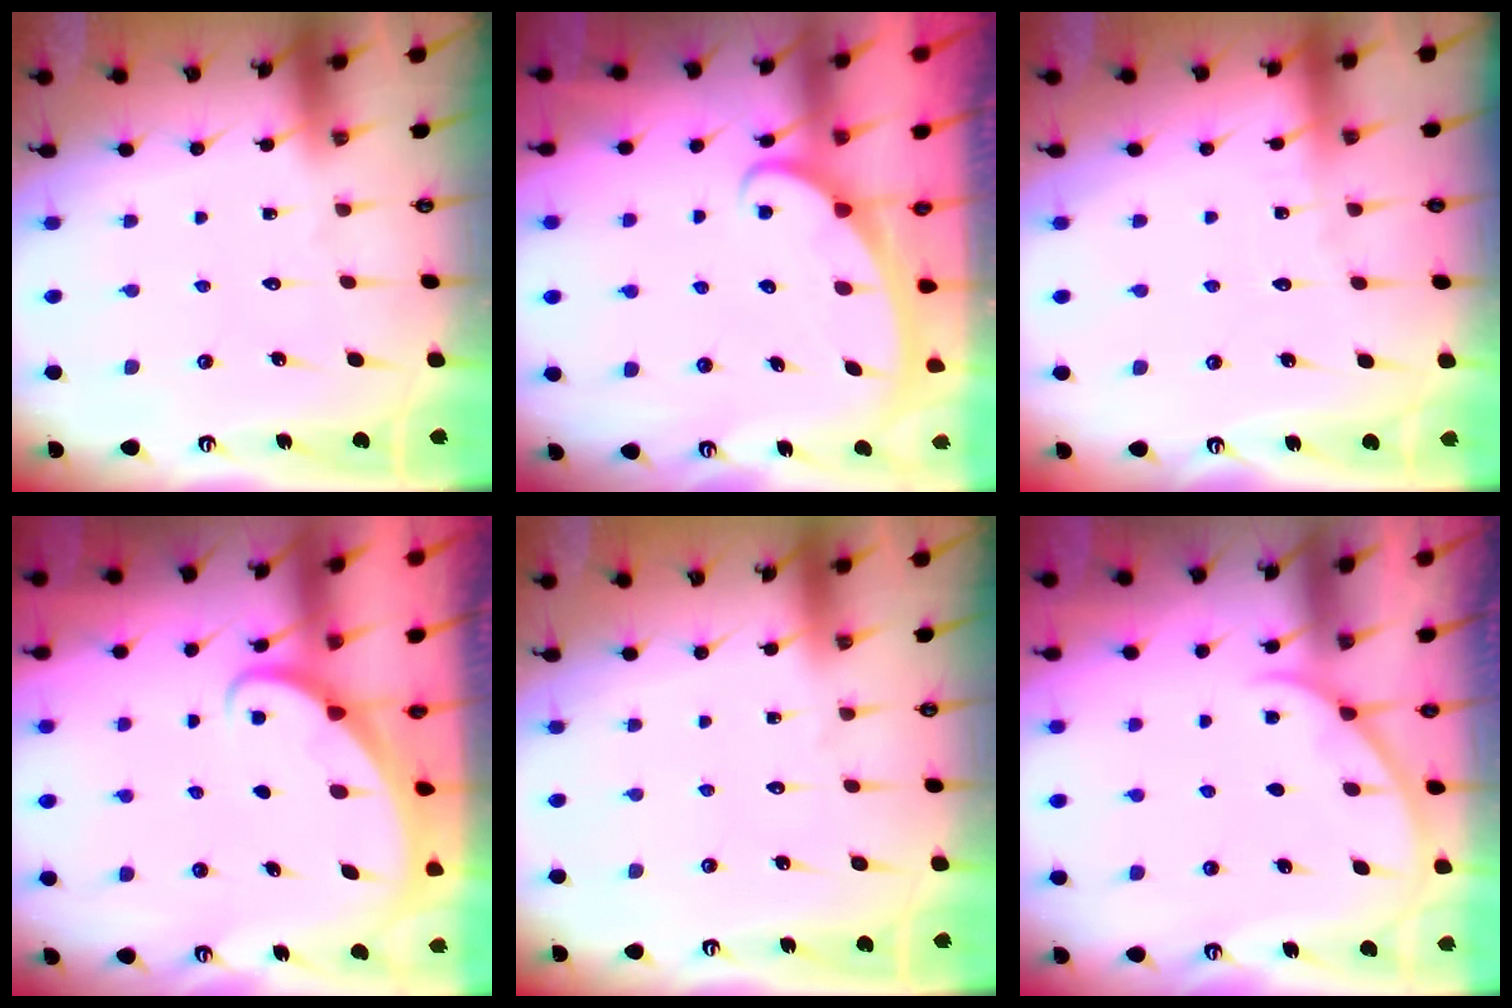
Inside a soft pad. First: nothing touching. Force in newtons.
{"total": 2.5, "press": 2.5, "slide": 0.4}
{"total": 1.5, "press": 1.5, "slide": 0.2}
{"total": 1.9, "press": 1.9, "slide": 0.1}
{"total": 0.0}
{"total": 1.9, "press": 1.9, "slide": 0.2}